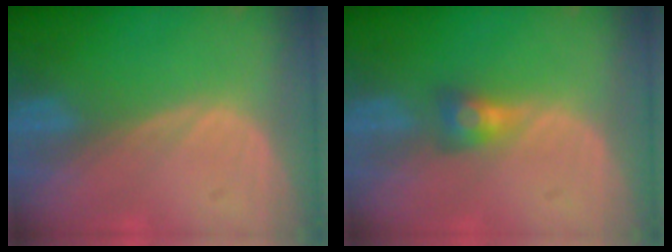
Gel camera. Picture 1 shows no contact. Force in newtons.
{"total": 3.0, "press": 2.5, "slide": 1.6}